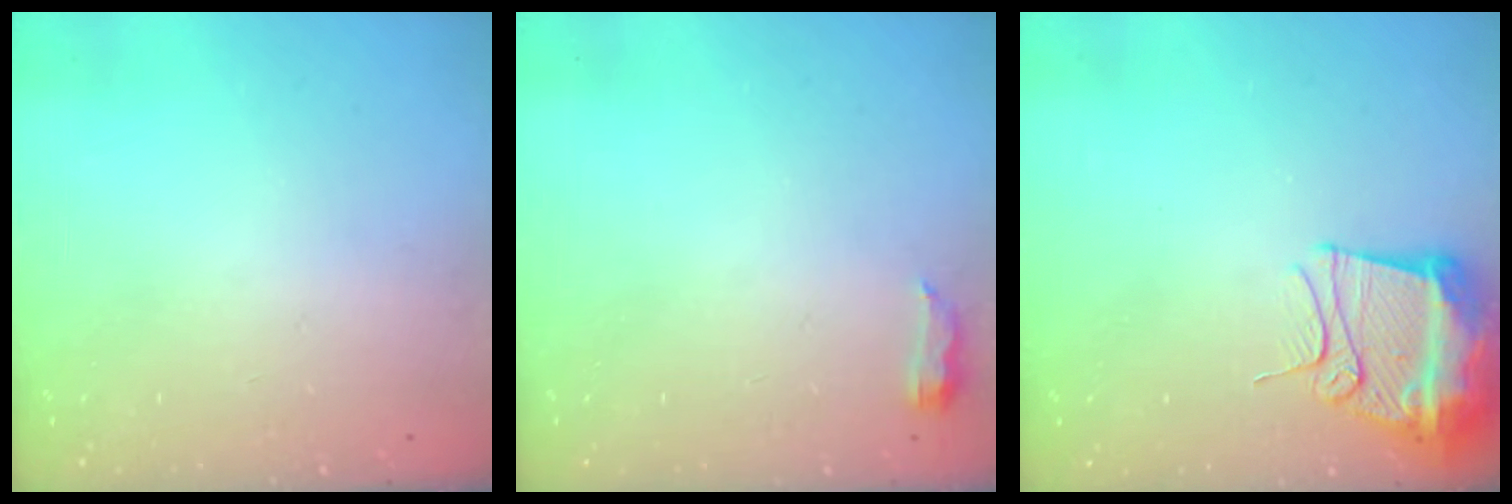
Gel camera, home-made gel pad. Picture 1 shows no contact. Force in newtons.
{"total": 4.0, "press": 3.7, "slide": 1.3}
{"total": 13.4, "press": 13.4, "slide": 1.3}